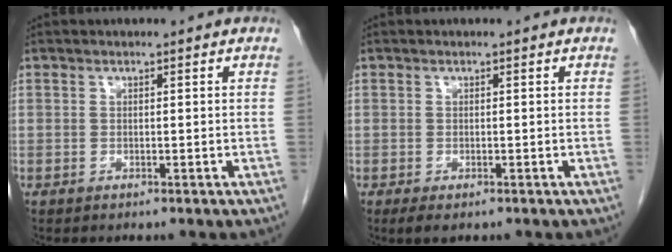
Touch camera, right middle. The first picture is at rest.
{"total": 2.1, "force": [-1.3, 0.9, 1.4], "torque": [-0.020, -0.003, -0.014]}